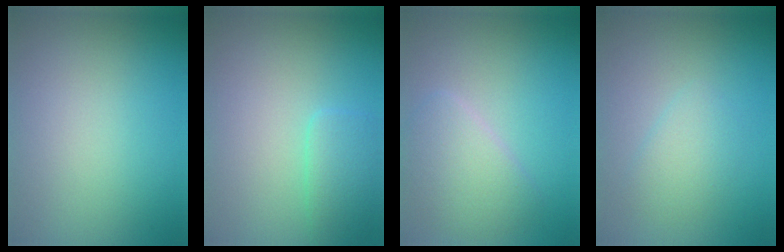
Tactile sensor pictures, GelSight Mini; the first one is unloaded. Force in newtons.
{"total": 2.4, "press": 2.4, "slide": 0.1}
{"total": 3.6, "press": 3.6, "slide": 0.3}
{"total": 2.0, "press": 2.0, "slide": 0.1}